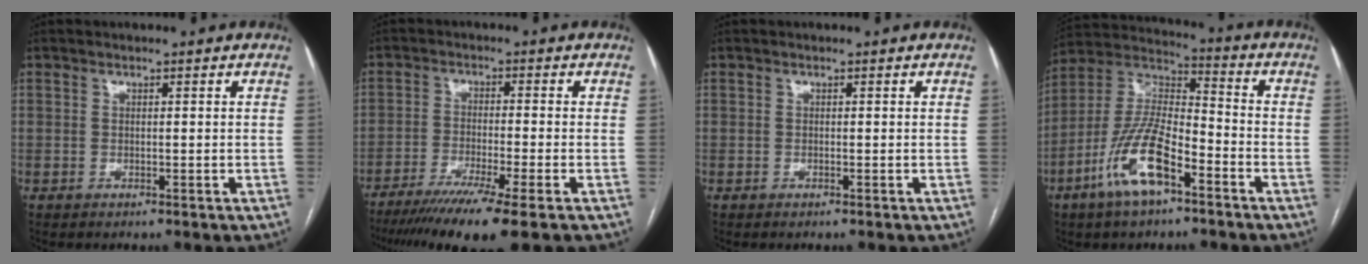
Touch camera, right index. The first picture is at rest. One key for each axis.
{"total": 12.2, "fx": -8.9, "fy": -1.1, "fz": 8.2, "tx": -0.135, "ty": -0.035, "tz": -0.141}
{"total": 0.0}
{"total": 13.7, "fx": -6.8, "fy": 4.4, "fz": 11.0, "tx": -0.234, "ty": 0.006, "tz": -0.129}